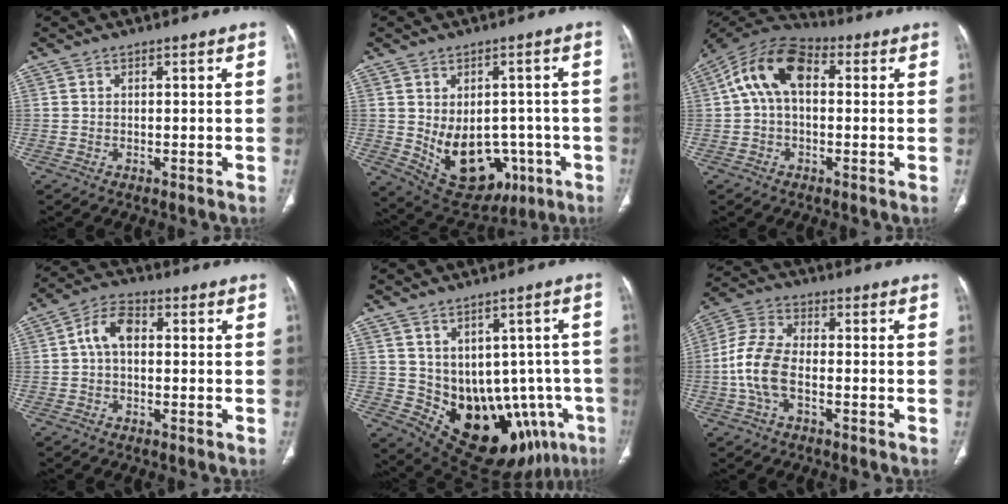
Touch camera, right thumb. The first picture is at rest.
{"total": 15.1, "force": [-3.2, 10.6, 10.3], "torque": [-0.120, 0.012, -0.013]}
{"total": 12.2, "force": [1.9, 7.4, 9.5], "torque": [-0.166, 0.037, 0.022]}
{"total": 5.9, "force": [0.2, 3.8, 4.5], "torque": [-0.077, 0.020, -0.004]}
{"total": 17.3, "force": [-4.7, 11.3, 12.2], "torque": [-0.132, 0.009, -0.033]}
{"total": 9.6, "force": [-2.1, 5.3, 7.8], "torque": [-0.170, 0.027, -0.046]}